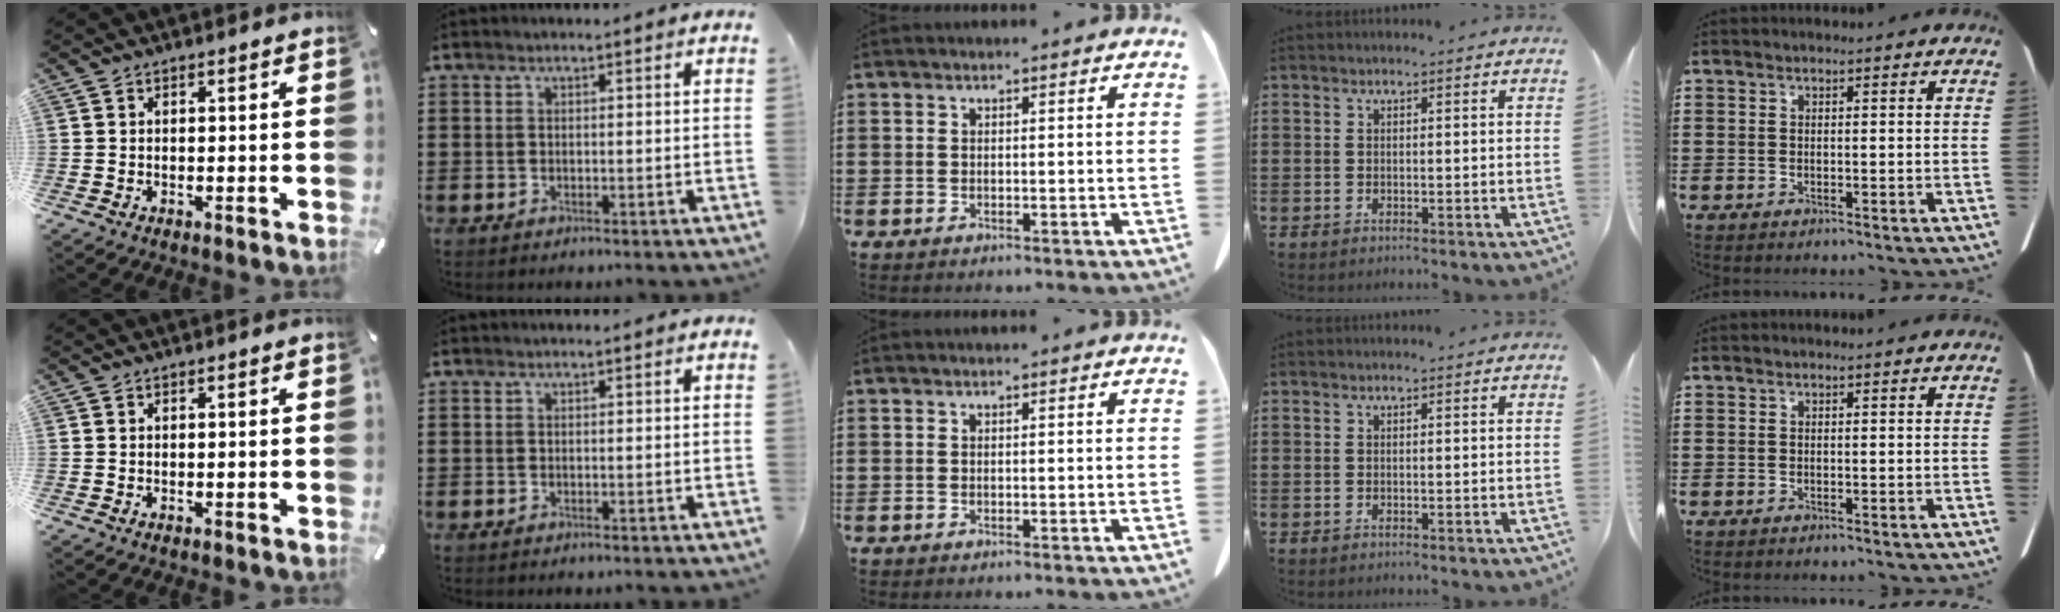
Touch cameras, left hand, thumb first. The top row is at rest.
{}